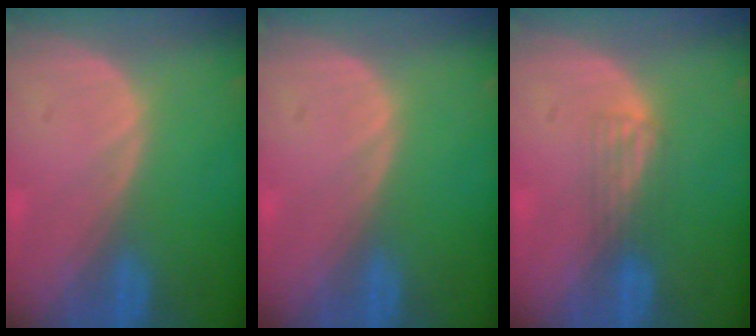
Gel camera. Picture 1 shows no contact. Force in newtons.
{"total": 0.0}
{"total": 2.5, "press": 2.2, "slide": 1.3}